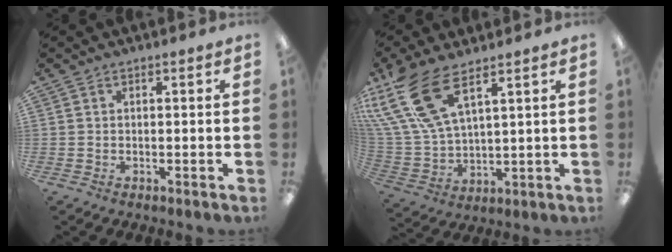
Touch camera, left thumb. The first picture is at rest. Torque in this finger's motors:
{"motor_torque": [2.53, 2.41, 1.68, -1.09, 0.42]}